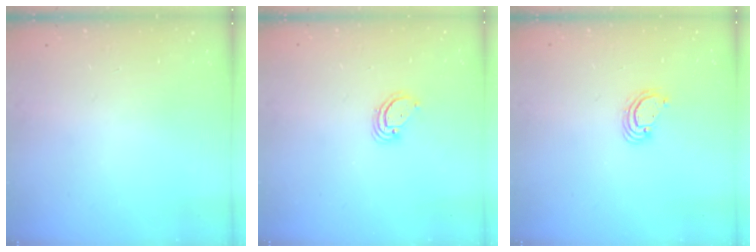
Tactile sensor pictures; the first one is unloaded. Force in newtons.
{"total": 3.2, "press": 3.2, "slide": 0.3}
{"total": 3.8, "press": 3.8, "slide": 0.4}